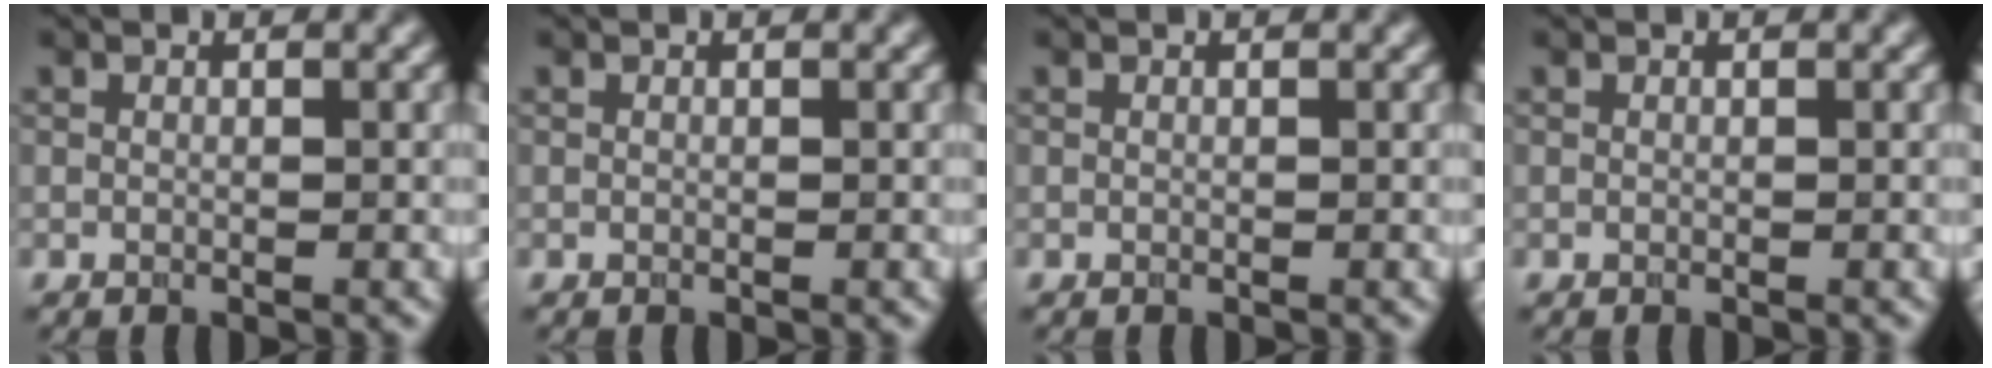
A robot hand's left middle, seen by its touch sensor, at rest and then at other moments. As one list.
[{"total": 0.0}, {"total": 0.0}, {"total": 0.0}]